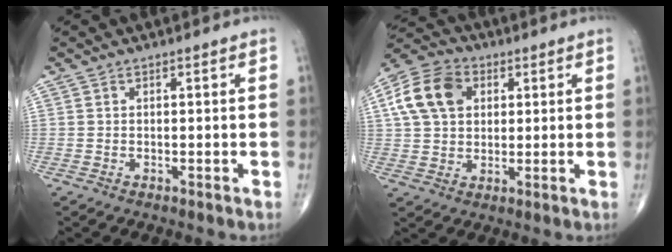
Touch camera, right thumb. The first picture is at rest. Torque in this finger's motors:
{"motor_torque": [-0.80, 1.00, 0.06, 0.01, 0.06]}